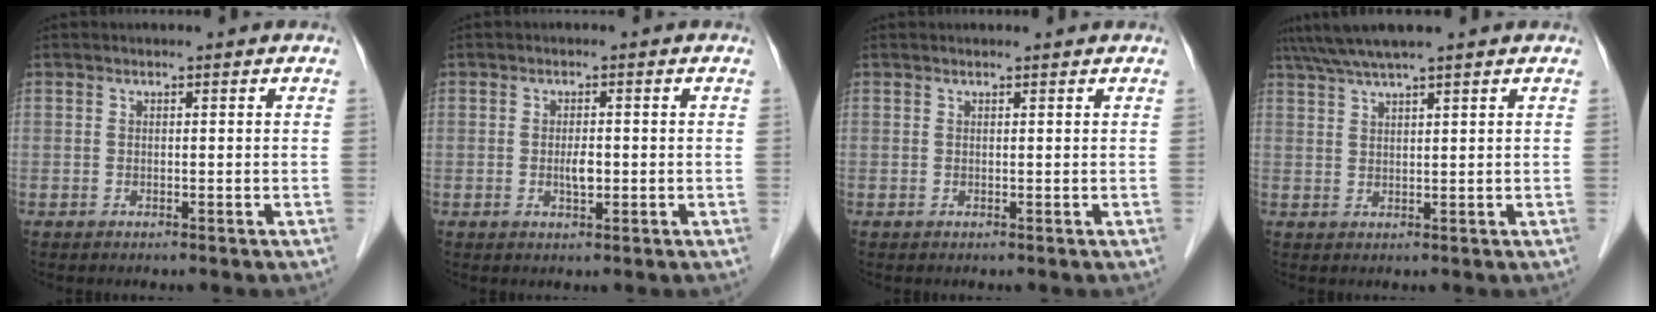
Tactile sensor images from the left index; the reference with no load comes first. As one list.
[{"total": 2.3, "force": [-0.4, 0.8, 2.1], "torque": [-0.039, 0.000, -0.004]}, {"total": 0.8, "force": [0.8, 0.0, 0.2], "torque": [-0.008, 0.005, 0.010]}, {"total": 5.6, "force": [4.7, -0.9, 2.9], "torque": [-0.053, 0.034, 0.088]}]